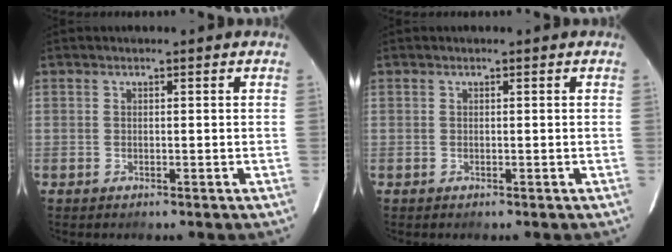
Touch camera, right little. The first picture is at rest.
{"total": 0.0}